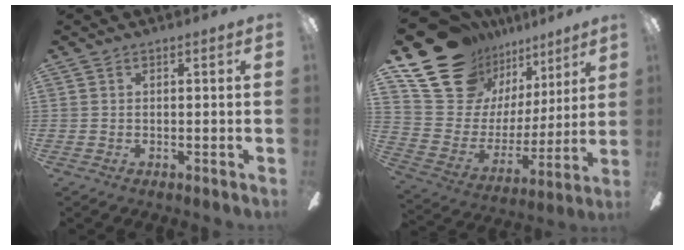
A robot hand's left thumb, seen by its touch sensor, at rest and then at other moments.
{"total": 22.6, "force": [15.4, 13.8, 9.2], "torque": [-0.167, -0.100, 0.303]}